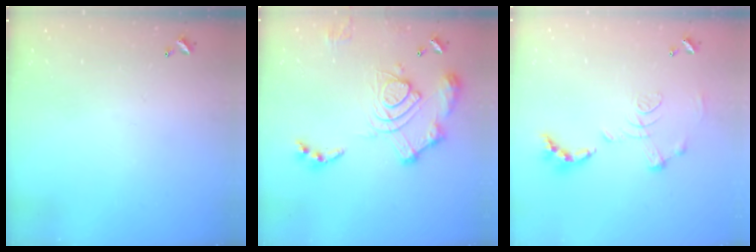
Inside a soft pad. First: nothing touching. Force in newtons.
{"total": 16.1, "press": 16.0, "slide": 2.0}
{"total": 1.2, "press": 0.4, "slide": 1.1}